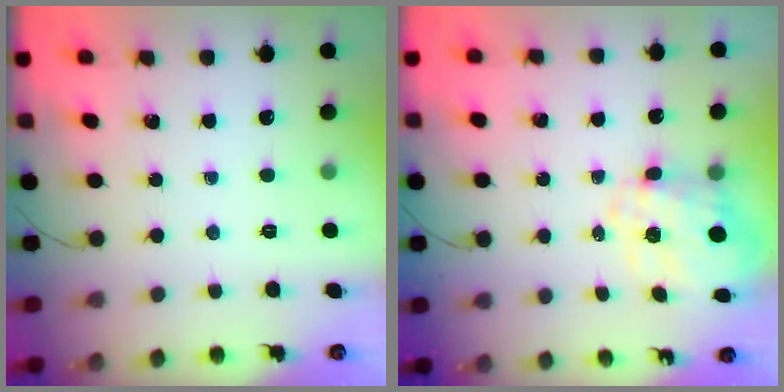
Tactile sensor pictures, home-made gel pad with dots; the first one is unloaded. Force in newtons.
{"total": 9.1, "press": 9.0, "slide": 1.5}